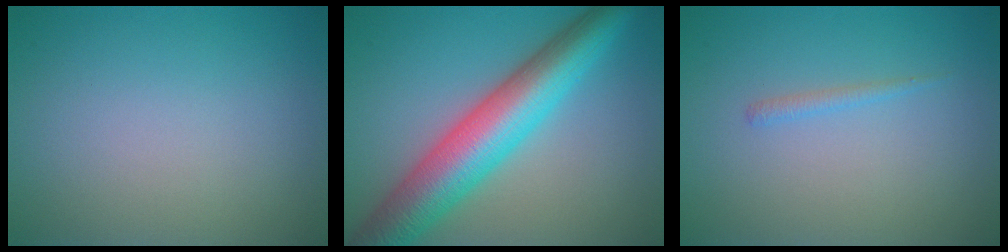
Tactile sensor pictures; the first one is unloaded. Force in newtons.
{"total": 9.2, "press": 9.2, "slide": 0.1}
{"total": 0.8, "press": 0.8, "slide": 0.1}